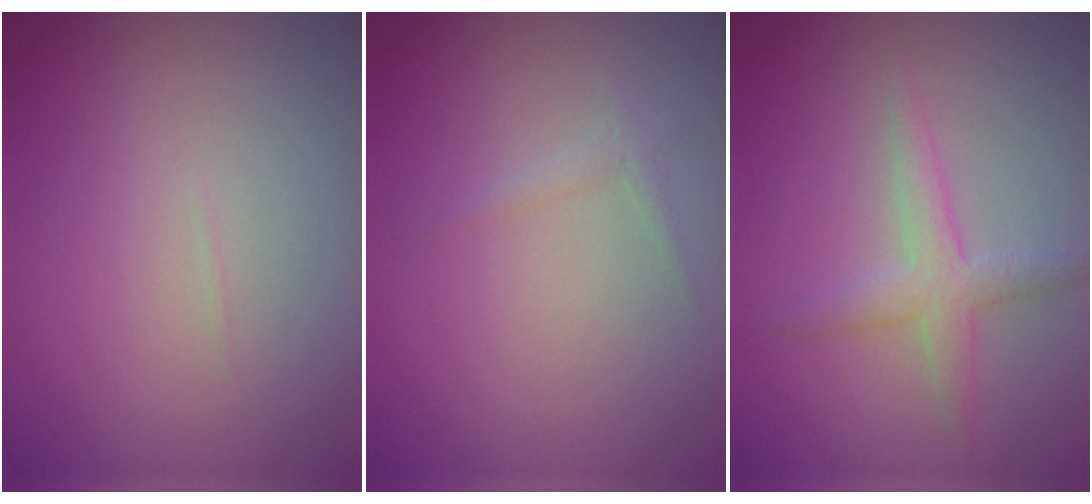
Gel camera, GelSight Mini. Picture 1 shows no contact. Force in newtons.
{"total": 0.9, "press": 0.9, "slide": 0.1}
{"total": 2.8, "press": 2.8, "slide": 0.1}